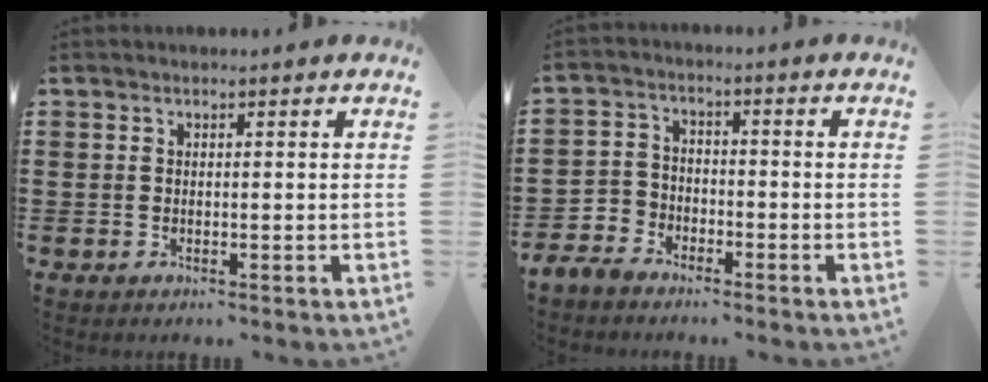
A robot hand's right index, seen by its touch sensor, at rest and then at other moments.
{"total": 3.8, "force": [-3.2, 1.9, 0.7], "torque": [-0.035, 0.005, -0.073]}